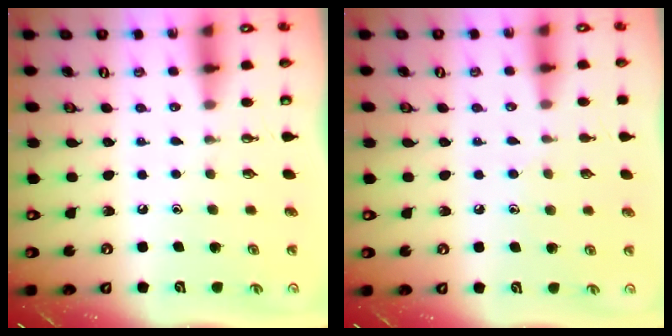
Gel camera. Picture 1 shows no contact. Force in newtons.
{"total": 6.2, "press": 6.1, "slide": 0.7}